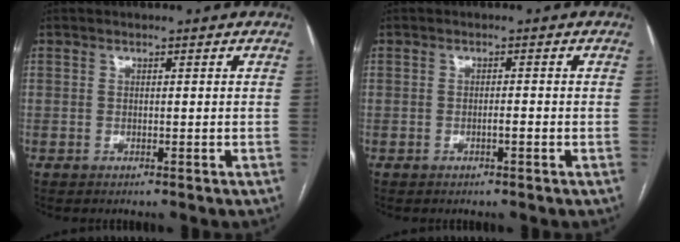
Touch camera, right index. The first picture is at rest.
{"total": 1.1, "force": [-0.5, 0.1, 1.0], "torque": [-0.017, 0.002, -0.010]}